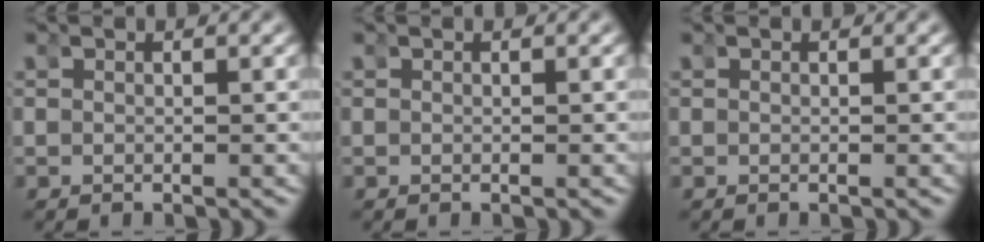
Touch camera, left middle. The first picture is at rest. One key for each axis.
{"total": 0.0}
{"total": 0.0}